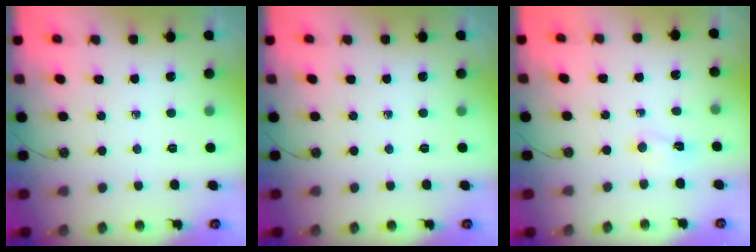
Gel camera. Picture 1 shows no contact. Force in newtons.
{"total": 0.0}
{"total": 2.8, "press": 2.7, "slide": 0.7}